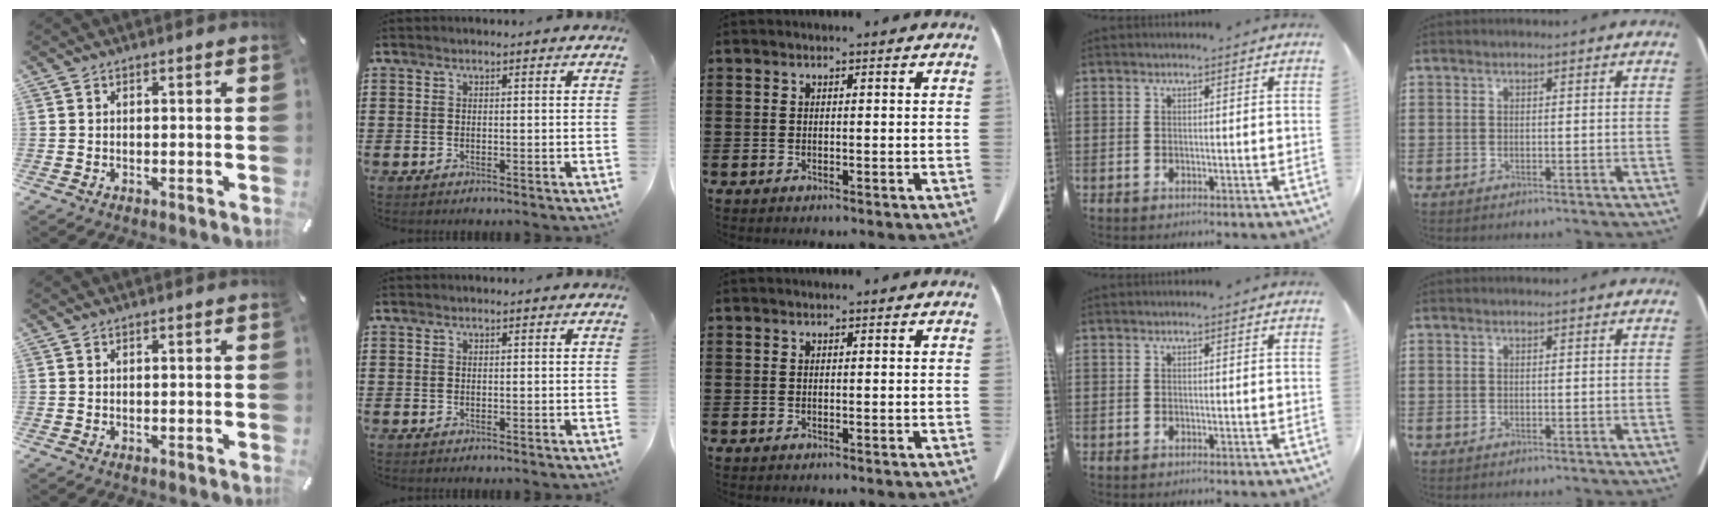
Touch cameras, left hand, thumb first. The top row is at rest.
{}